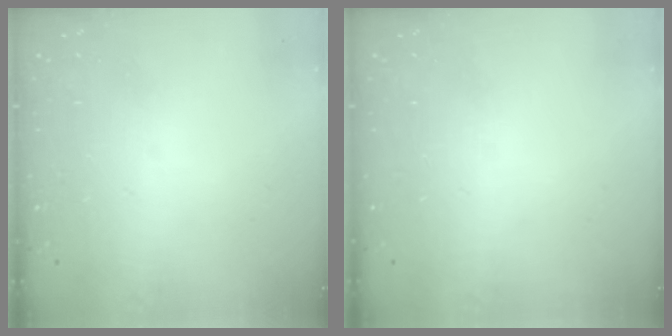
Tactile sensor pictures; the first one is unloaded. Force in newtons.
{"total": 0.0}